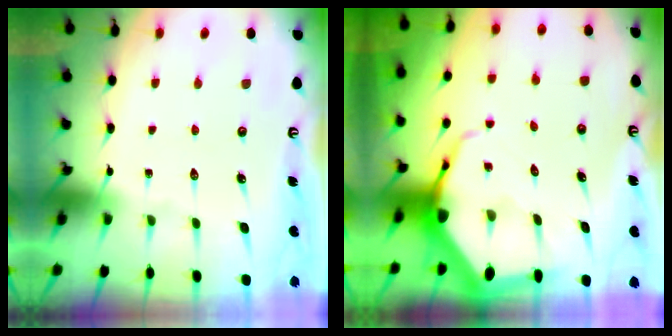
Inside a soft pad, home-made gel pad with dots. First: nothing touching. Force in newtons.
{"total": 7.3, "press": 7.3, "slide": 0.8}